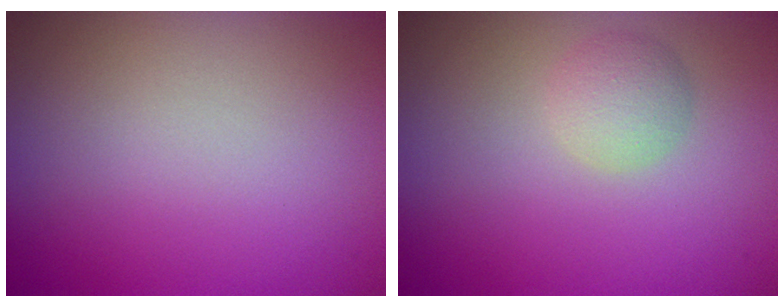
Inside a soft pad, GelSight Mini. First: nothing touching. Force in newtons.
{"total": 2.1, "press": 2.1, "slide": 0.1}